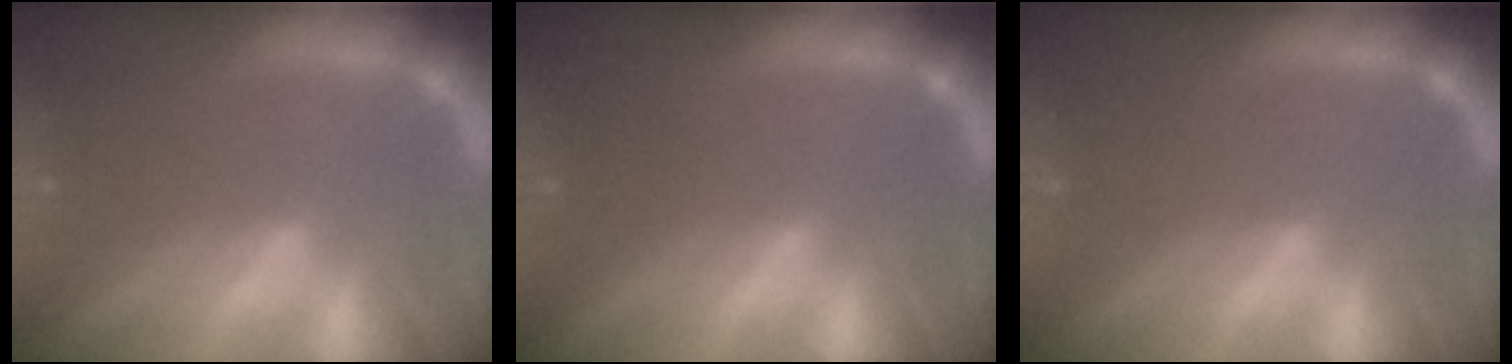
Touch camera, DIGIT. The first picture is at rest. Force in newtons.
{"total": 2.0}
{"total": 0.0}